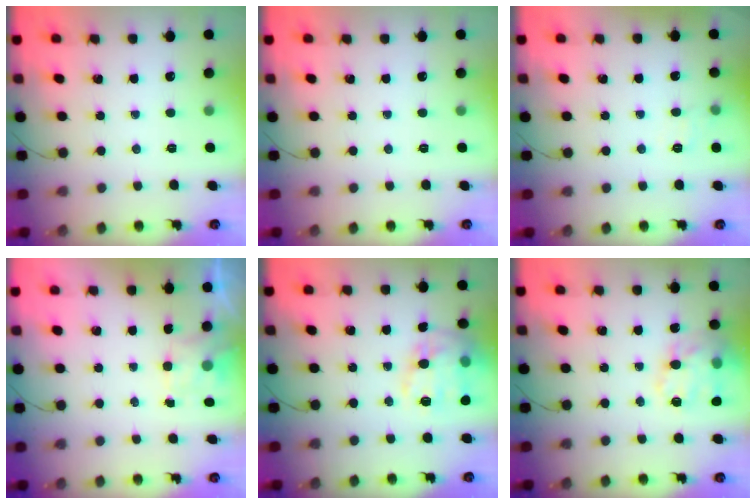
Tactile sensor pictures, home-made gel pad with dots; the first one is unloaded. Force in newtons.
{"total": 0.0}
{"total": 6.3, "press": 6.2, "slide": 1.5}
{"total": 2.0, "press": 1.6, "slide": 1.2}
{"total": 17.5, "press": 17.4, "slide": 1.3}
{"total": 18.2, "press": 17.9, "slide": 3.1}